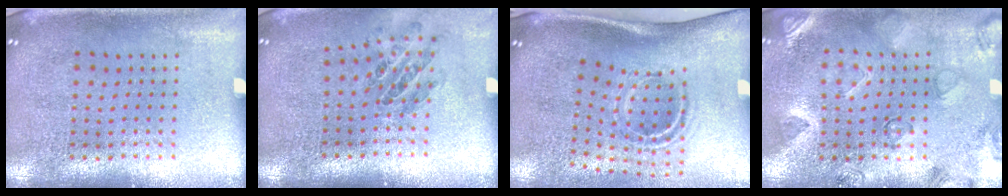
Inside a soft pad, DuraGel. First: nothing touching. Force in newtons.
{"total": 0.9, "press": 0.9, "slide": 0.1}
{"total": 2.1, "press": 1.2, "slide": 1.7}
{"total": 2.5, "press": 1.9, "slide": 1.6}